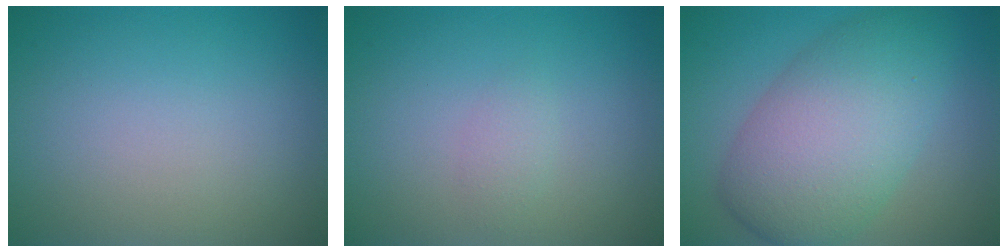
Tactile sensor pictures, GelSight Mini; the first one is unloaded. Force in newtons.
{"total": 1.0, "press": 1.0, "slide": 0.1}
{"total": 8.7, "press": 8.7, "slide": 0.1}